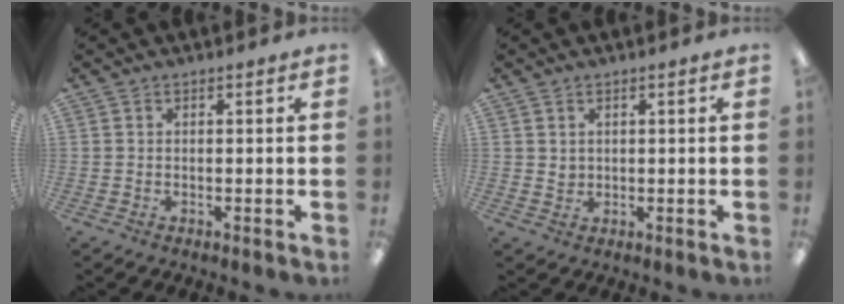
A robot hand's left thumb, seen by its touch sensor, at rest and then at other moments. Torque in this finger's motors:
{"motor_torque": [-0.07, 0.07, 0.17, -0.20, 0.00]}